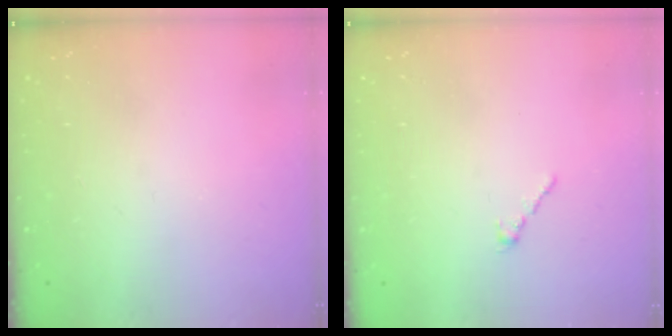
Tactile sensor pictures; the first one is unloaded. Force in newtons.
{"total": 1.2, "press": 1.1, "slide": 0.5}